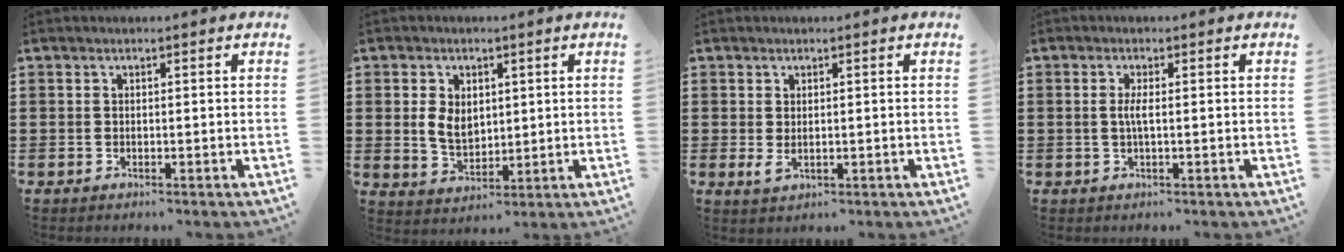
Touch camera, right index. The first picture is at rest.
{"total": 5.0, "force": [0.9, 3.6, 3.3], "torque": [-0.082, 0.008, 0.013]}
{"total": 1.7, "force": [0.0, 0.8, 1.5], "torque": [-0.029, 0.000, 0.001]}
{"total": 2.1, "force": [-0.1, 0.2, 2.1], "torque": [-0.049, -0.006, -0.006]}